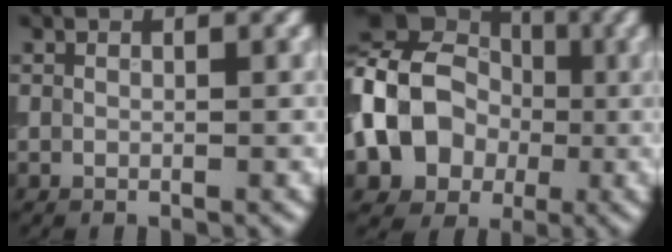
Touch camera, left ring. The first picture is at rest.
{"total": 11.7, "force": [-1.2, 9.6, 6.5], "torque": [-0.121, -0.008, -0.045]}